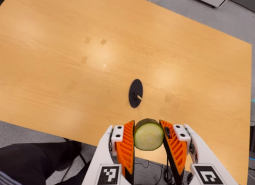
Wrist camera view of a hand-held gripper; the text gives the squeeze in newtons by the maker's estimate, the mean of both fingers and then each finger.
{"total": 11.2, "left": 10.5, "right": 11.8}